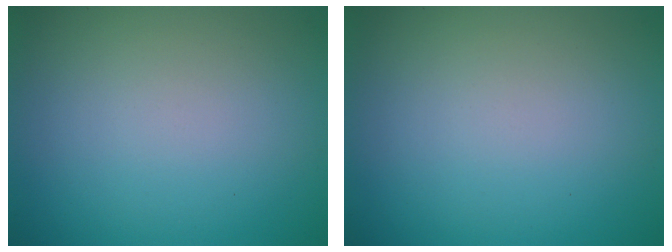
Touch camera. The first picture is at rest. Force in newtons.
{"total": 0.0}